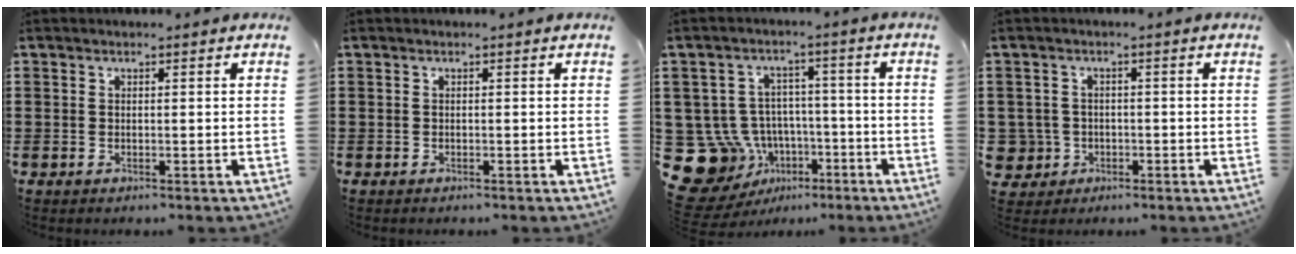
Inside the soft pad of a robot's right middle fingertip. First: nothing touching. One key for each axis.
{"total": 0.0}
{"total": 11.0, "fx": -4.6, "fy": 9.5, "fz": 3.2, "tx": -0.120, "ty": 0.023, "tz": -0.079}
{"total": 4.8, "fx": -1.3, "fy": 4.4, "fz": 1.4, "tx": -0.061, "ty": 0.002, "tz": -0.028}